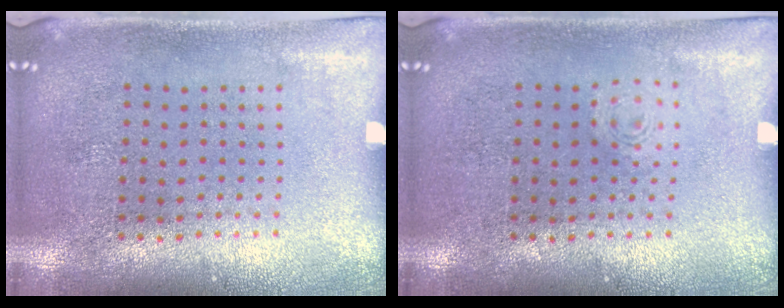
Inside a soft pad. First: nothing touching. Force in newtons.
{"total": 0.7, "press": 0.6, "slide": 0.2}